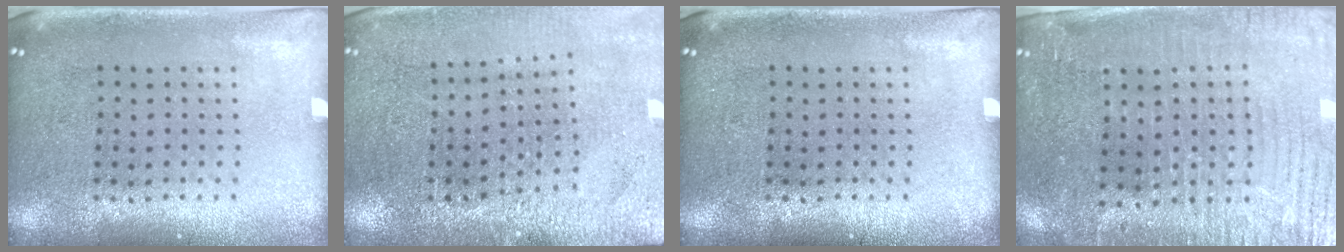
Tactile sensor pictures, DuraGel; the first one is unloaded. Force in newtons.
{"total": 2.8, "press": 2.8, "slide": 0.1}
{"total": 0.0}
{"total": 3.7, "press": 3.4, "slide": 1.5}